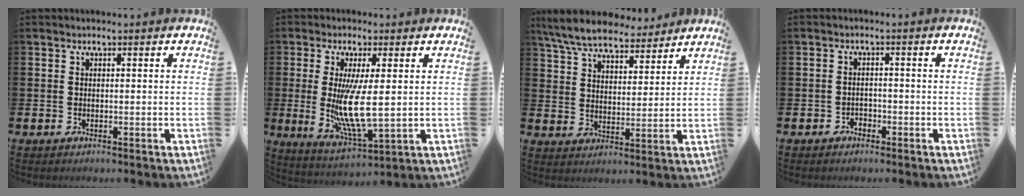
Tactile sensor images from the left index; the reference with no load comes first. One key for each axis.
{"total": 8.6, "fx": 1.3, "fy": 2.2, "fz": 8.2, "tx": -0.142, "ty": -0.016, "tz": 0.020}
{"total": 7.2, "fx": 6.6, "fy": 1.9, "fz": 2.1, "tx": -0.076, "ty": -0.028, "tz": 0.120}
{"total": 1.4, "fx": -1.1, "fy": 0.8, "fz": 0.1, "tx": -0.010, "ty": 0.003, "tz": -0.024}